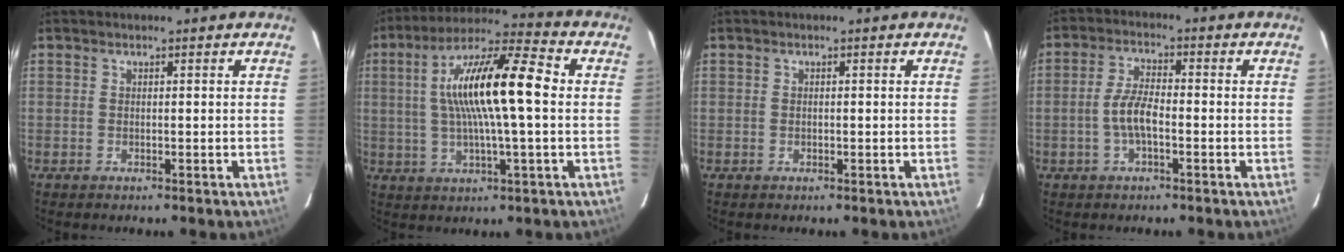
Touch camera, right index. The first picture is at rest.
{"total": 16.2, "force": [1.6, 2.2, 16.0], "torque": [-0.295, 0.017, 0.022]}
{"total": 0.0}
{"total": 5.1, "force": [-1.6, 1.5, 4.6], "torque": [-0.098, 0.008, -0.031]}